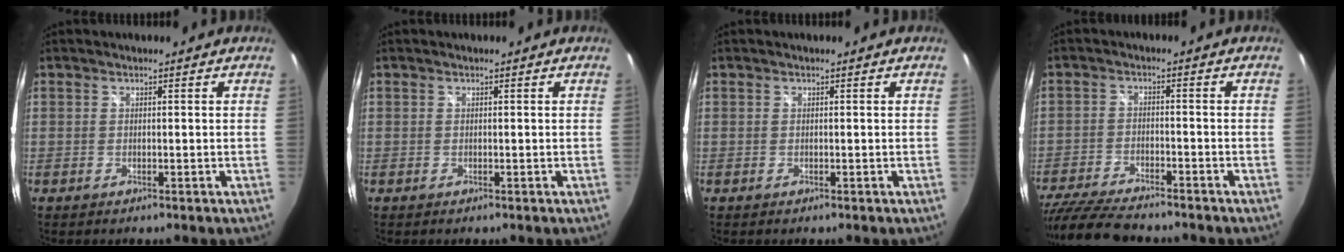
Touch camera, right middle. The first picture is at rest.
{"total": 0.0}
{"total": 0.0}
{"total": 12.7, "force": [-11.1, 2.5, 5.6], "torque": [-0.137, -0.029, -0.196]}